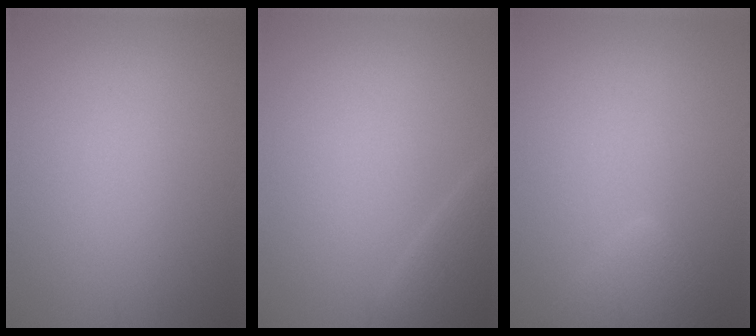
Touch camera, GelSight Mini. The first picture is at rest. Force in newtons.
{"total": 2.2, "press": 2.2, "slide": 0.1}
{"total": 2.3, "press": 2.3, "slide": 0.1}